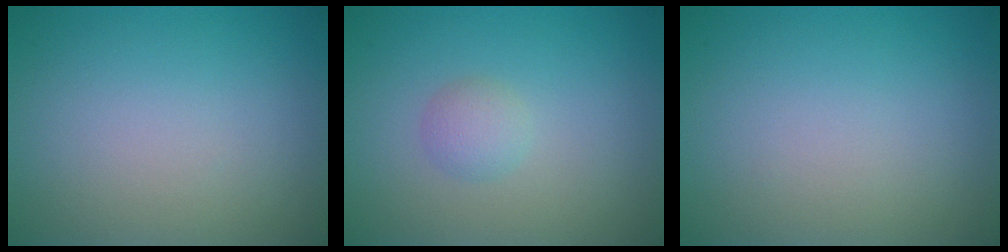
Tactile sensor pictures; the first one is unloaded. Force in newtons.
{"total": 1.5, "press": 1.5, "slide": 0.0}
{"total": 0.0}